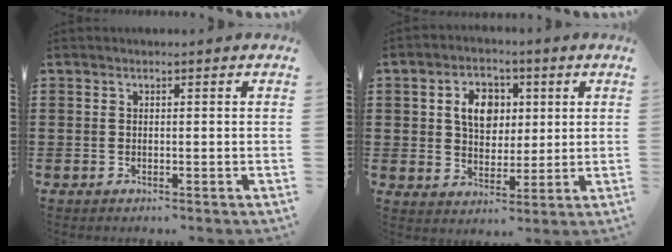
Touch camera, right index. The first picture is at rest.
{"total": 6.5, "force": [1.6, 4.7, 4.1], "torque": [-0.081, 0.012, 0.021]}